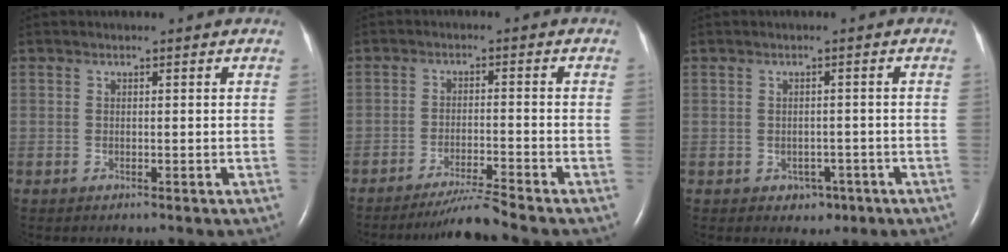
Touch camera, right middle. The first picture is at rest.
{"total": 5.1, "force": [-4.5, -2.0, 1.4], "torque": [-0.031, -0.021, -0.083]}
{"total": 2.6, "force": [-1.3, 2.0, 1.1], "torque": [-0.009, 0.007, -0.008]}